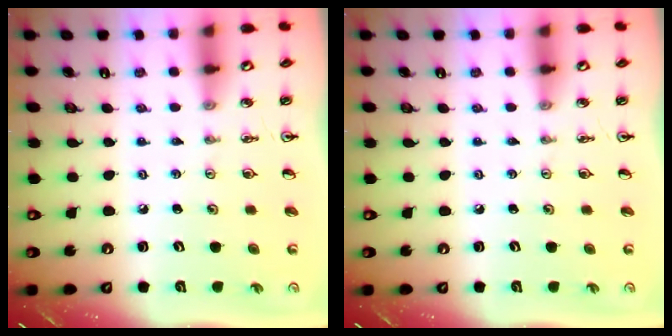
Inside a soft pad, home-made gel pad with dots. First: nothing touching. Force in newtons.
{"total": 0.0}